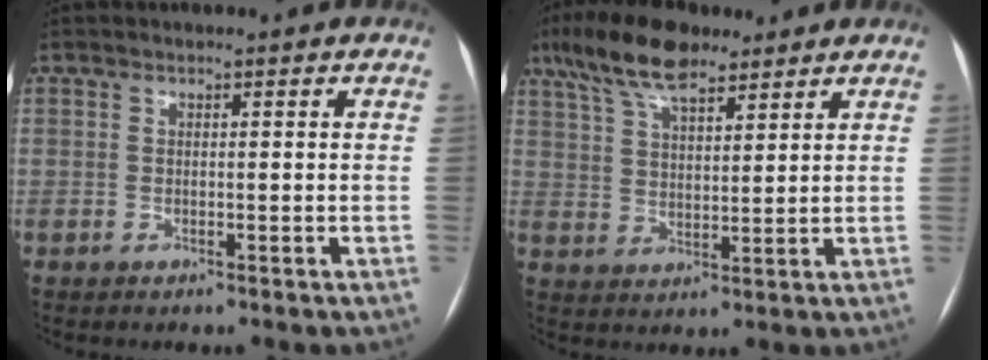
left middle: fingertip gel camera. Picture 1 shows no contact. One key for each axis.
{"total": 10.7, "fx": 7.8, "fy": 3.4, "fz": 6.6, "tx": -0.129, "ty": 0.024, "tz": 0.141}